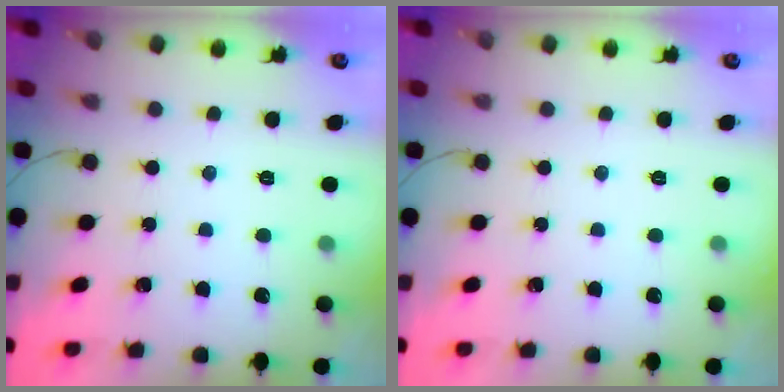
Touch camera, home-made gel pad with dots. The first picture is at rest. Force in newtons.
{"total": 0.0}